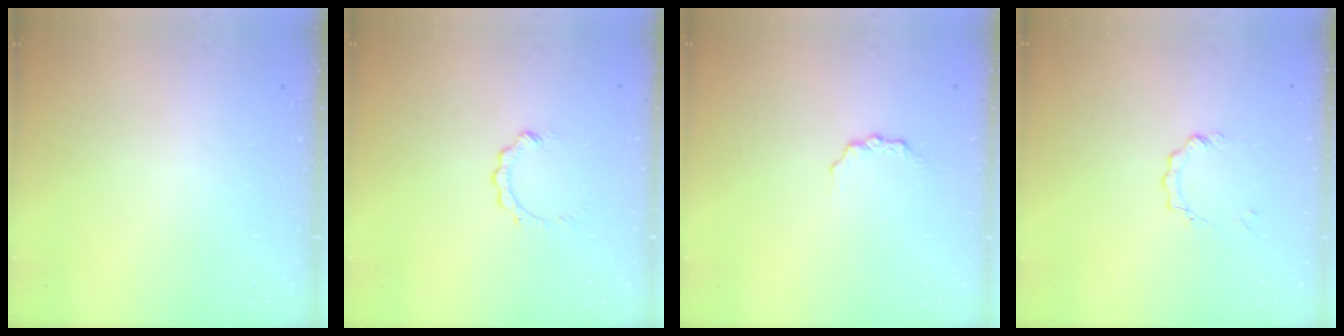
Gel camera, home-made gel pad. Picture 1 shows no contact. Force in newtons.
{"total": 2.6, "press": 2.6, "slide": 0.3}
{"total": 2.6, "press": 2.6, "slide": 0.4}
{"total": 2.9, "press": 2.9, "slide": 0.2}